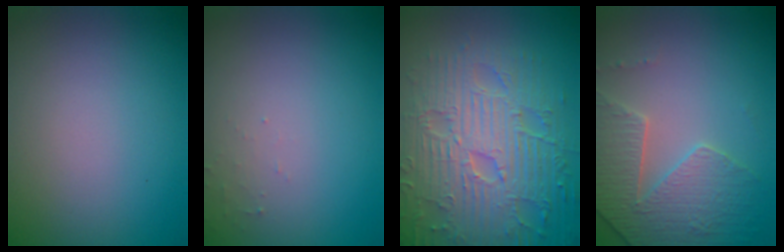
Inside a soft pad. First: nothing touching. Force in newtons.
{"total": 0.7, "press": 0.7, "slide": 0.2}
{"total": 10.4, "press": 7.0, "slide": 7.6}
{"total": 4.0, "press": 3.9, "slide": 1.2}